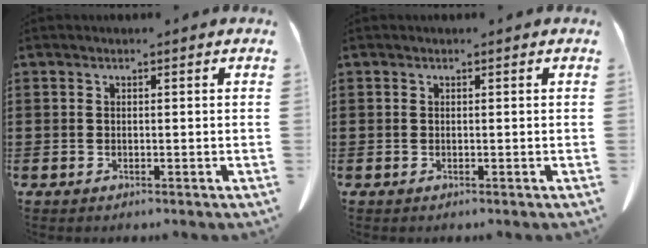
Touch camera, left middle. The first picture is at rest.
{"total": 0.0}